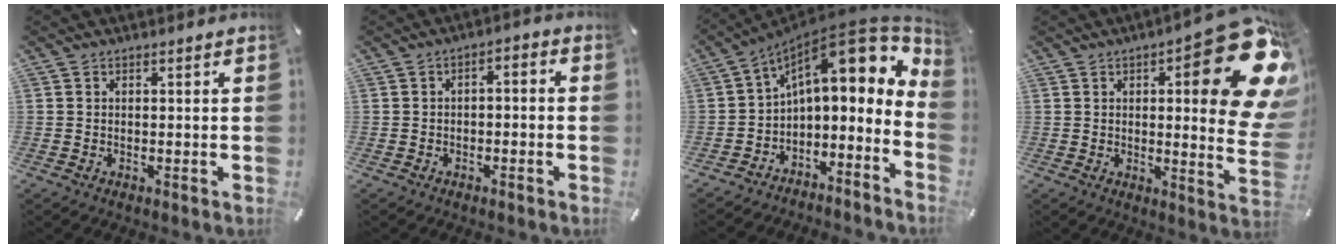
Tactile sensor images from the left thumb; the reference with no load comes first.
{"total": 2.9, "force": [-2.2, 1.2, 1.4], "torque": [-0.024, 0.017, -0.044]}
{"total": 17.7, "force": [8.0, 8.6, 13.3], "torque": [-0.190, -0.061, 0.137]}
{"total": 24.7, "force": [9.1, 8.1, 21.5], "torque": [-0.257, -0.077, 0.143]}